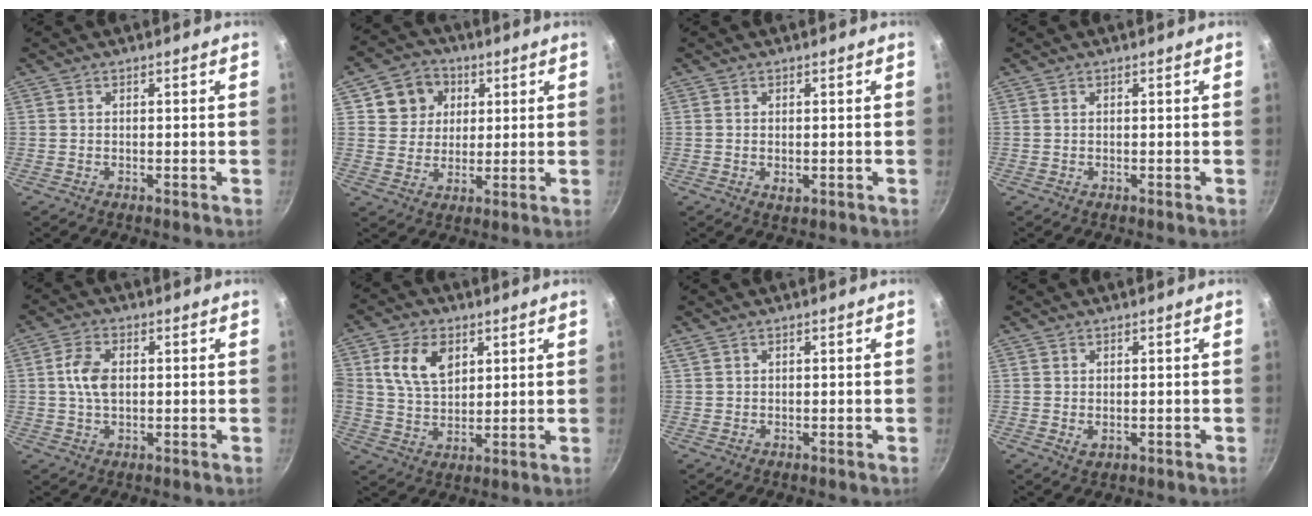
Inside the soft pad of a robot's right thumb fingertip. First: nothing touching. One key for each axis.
{"total": 9.0, "fx": 3.2, "fy": 7.9, "fz": 2.9, "tx": -0.015, "ty": 0.005, "tz": 0.049}
{"total": 1.8, "fx": -0.2, "fy": 1.1, "fz": 1.4, "tx": -0.023, "ty": -0.004, "tz": -0.002}
{"total": 0.0}
{"total": 6.0, "fx": 0.6, "fy": 3.7, "fz": 4.7, "tx": -0.083, "ty": 0.008, "tz": 0.008}
{"total": 10.0, "fx": 3.5, "fy": 6.8, "fz": 6.5, "tx": -0.104, "ty": -0.011, "tz": 0.063}
{"total": 0.8, "fx": 0.5, "fy": 0.4, "fz": 0.5, "tx": -0.010, "ty": 0.004, "tz": 0.012}
{"total": 1.5, "fx": 0.2, "fy": 1.1, "fz": 1.0, "tx": -0.013, "ty": -0.009, "tz": 0.005}